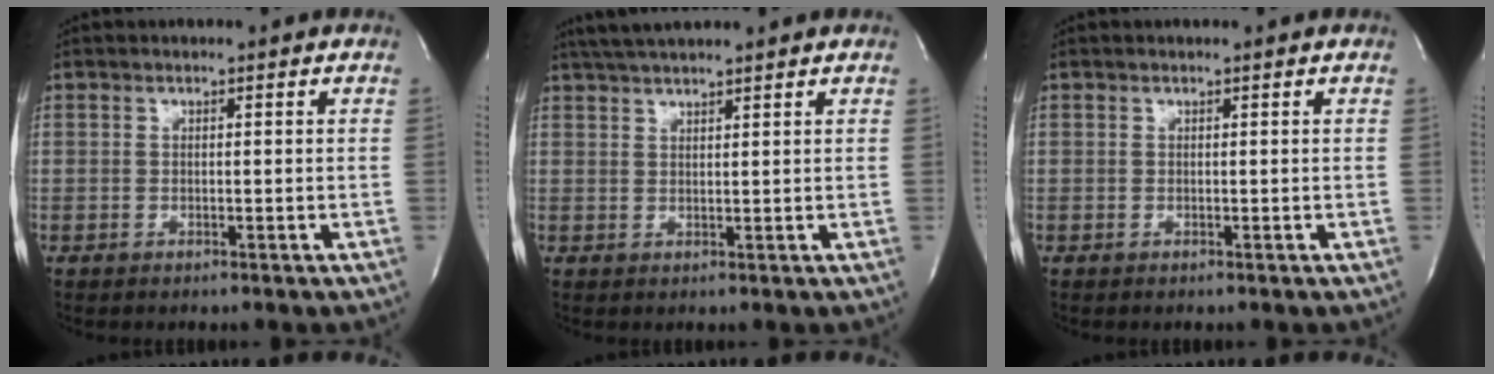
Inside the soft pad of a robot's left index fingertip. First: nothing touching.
{"total": 5.8, "force": [5.1, 0.1, 2.8], "torque": [-0.050, 0.023, 0.087]}
{"total": 0.0}